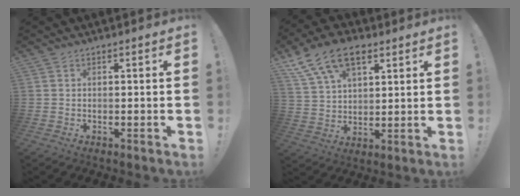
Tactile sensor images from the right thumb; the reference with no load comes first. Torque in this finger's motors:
{"motor_torque": [0.33, 0.38, 0.24, 0.16, 0.39]}